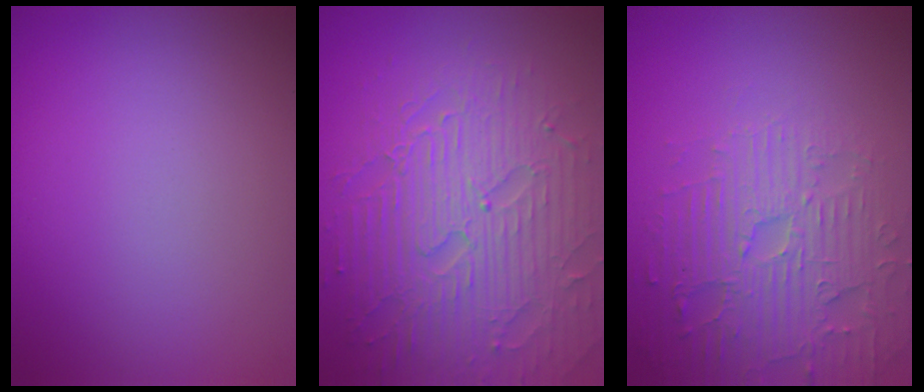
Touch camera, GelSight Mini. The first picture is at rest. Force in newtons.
{"total": 8.0, "press": 6.1, "slide": 5.2}
{"total": 4.6, "press": 4.4, "slide": 1.2}